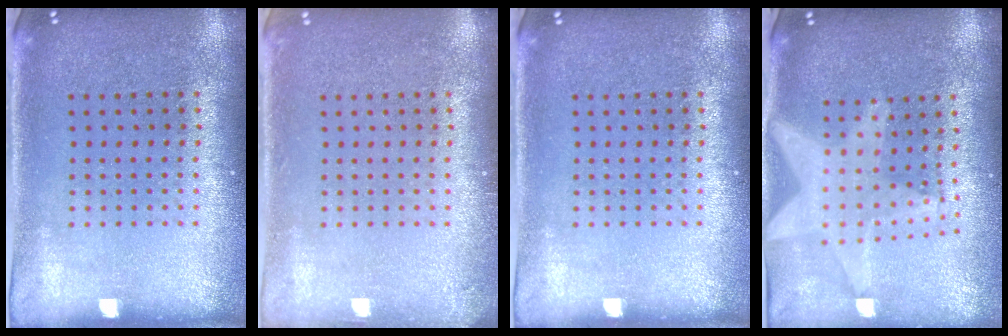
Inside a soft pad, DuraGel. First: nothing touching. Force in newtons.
{"total": 0.9, "press": 0.9, "slide": 0.2}
{"total": 0.0}
{"total": 2.2, "press": 1.8, "slide": 1.3}